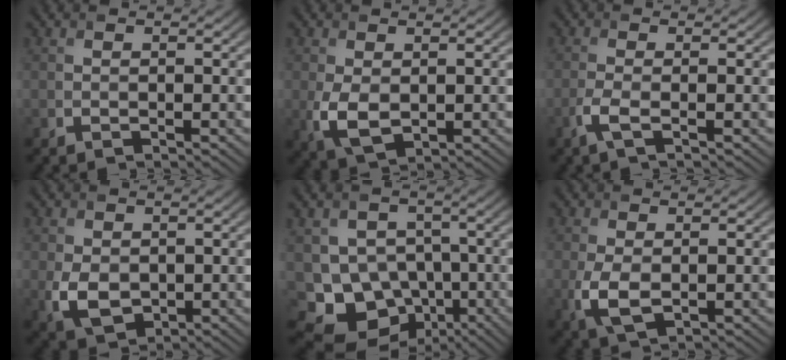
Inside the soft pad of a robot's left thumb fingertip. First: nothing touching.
{"total": 4.4, "force": [-0.3, 2.7, 3.4], "torque": [-0.091, -0.012, 0.001]}
{"total": 2.4, "force": [-1.1, 0.4, 2.1], "torque": [-0.051, 0.003, -0.031]}
{"total": 4.6, "force": [-0.3, 3.3, 3.2], "torque": [-0.075, -0.012, -0.001]}
{"total": 9.7, "force": [-2.9, 8.4, 3.8], "torque": [-0.082, -0.024, -0.065]}
{"total": 4.2, "force": [-0.5, 2.3, 3.4], "torque": [-0.094, -0.013, -0.007]}